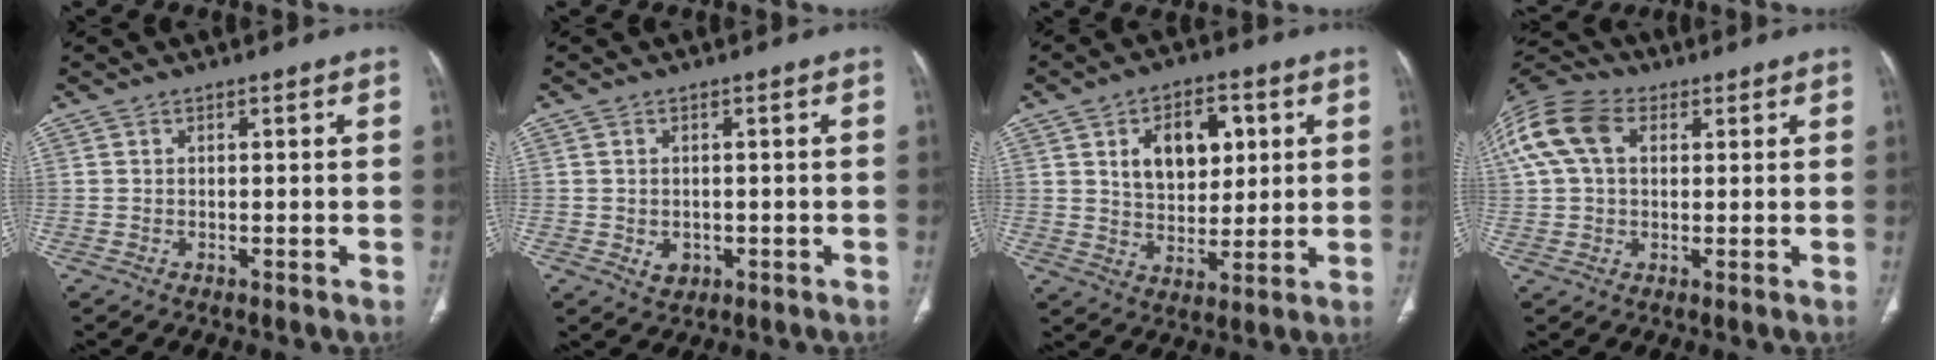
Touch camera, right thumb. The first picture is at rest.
{"total": 2.7, "force": [-0.6, 2.2, 1.5], "torque": [-0.018, -0.001, 0.001]}
{"total": 12.0, "force": [3.6, 7.7, 8.5], "torque": [-0.092, -0.008, 0.064]}
{"total": 15.1, "force": [4.5, 10.2, 10.2], "torque": [-0.232, 0.034, 0.080]}